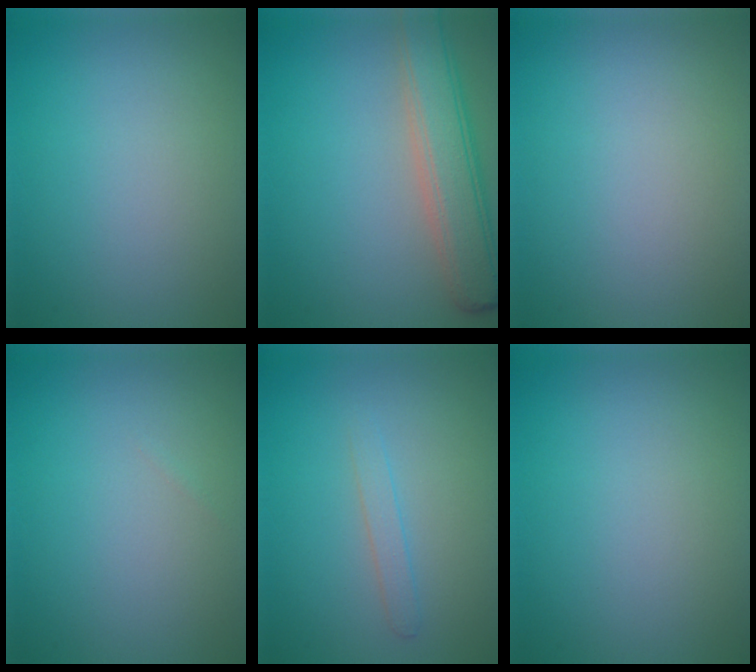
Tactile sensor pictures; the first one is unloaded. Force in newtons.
{"total": 5.4, "press": 5.4, "slide": 0.5}
{"total": 0.0}
{"total": 0.0}
{"total": 1.2, "press": 1.2, "slide": 0.1}
{"total": 0.0}